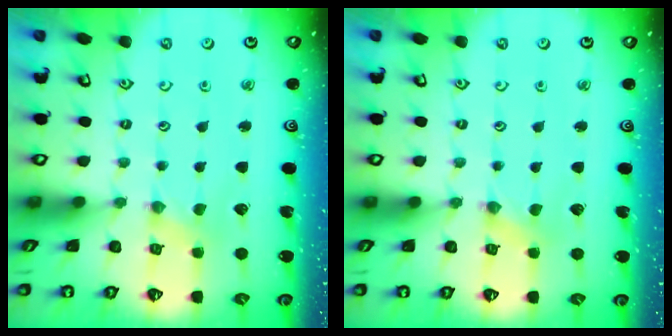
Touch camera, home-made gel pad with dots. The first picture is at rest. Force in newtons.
{"total": 0.0}